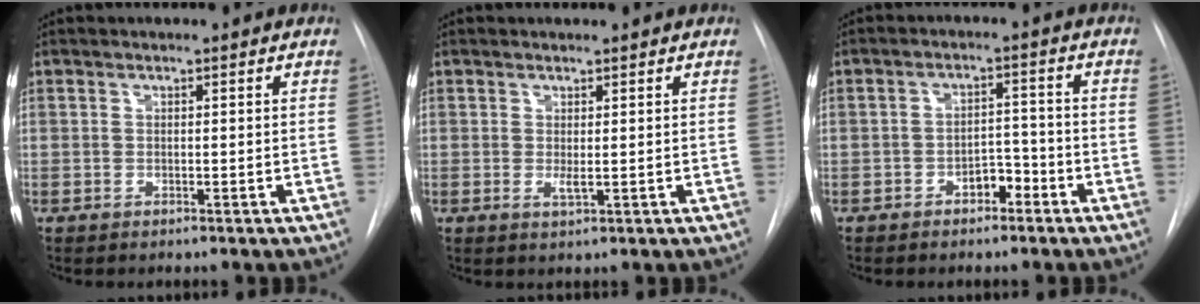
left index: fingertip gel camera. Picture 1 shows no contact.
{"total": 1.3, "force": [0.3, 0.1, 1.2], "torque": [-0.027, -0.002, 0.009]}
{"total": 3.5, "force": [-2.2, 1.8, 2.0], "torque": [-0.024, 0.009, -0.034]}